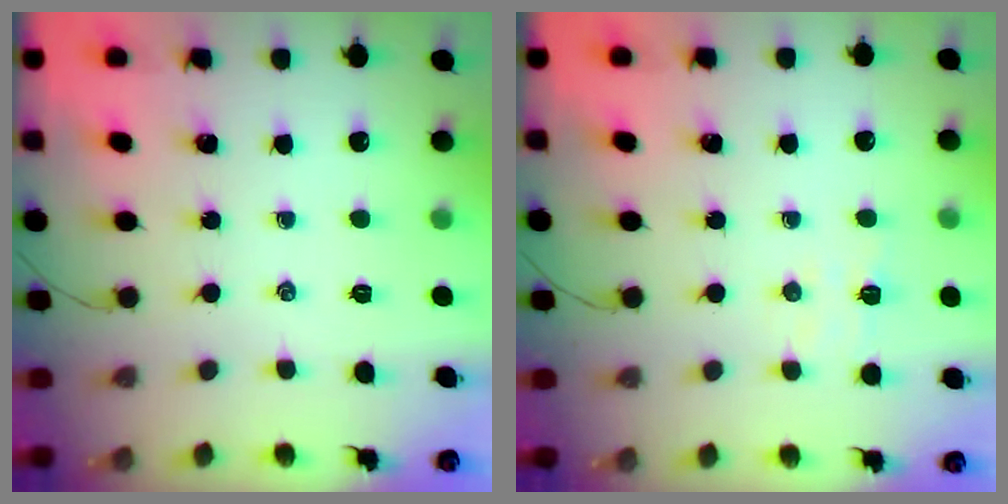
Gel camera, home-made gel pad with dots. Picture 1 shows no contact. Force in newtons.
{"total": 5.4, "press": 5.3, "slide": 1.0}